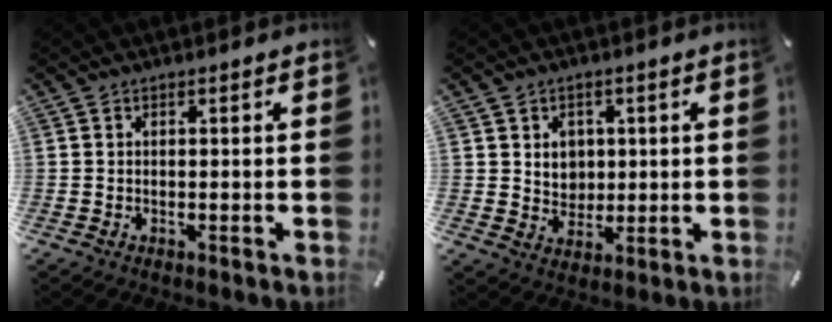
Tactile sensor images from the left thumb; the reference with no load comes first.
{"total": 5.5, "force": [1.5, 5.2, 0.9], "torque": [-0.004, -0.006, 0.023]}